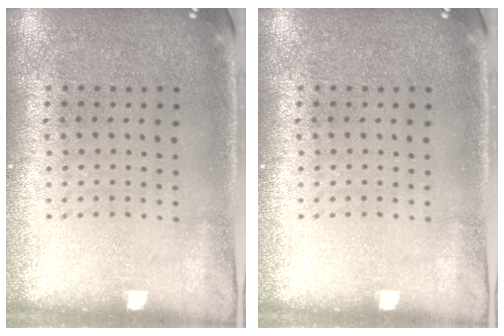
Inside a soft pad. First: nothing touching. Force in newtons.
{"total": 0.0}